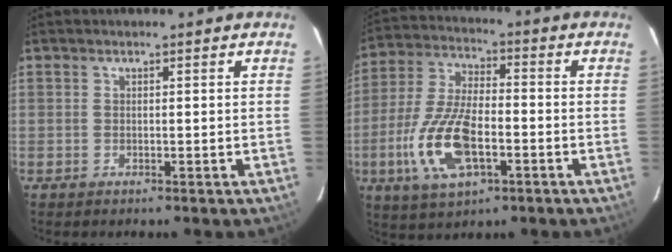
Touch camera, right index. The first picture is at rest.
{"total": 15.0, "force": [-5.0, 6.4, 12.6], "torque": [-0.275, -0.008, -0.091]}